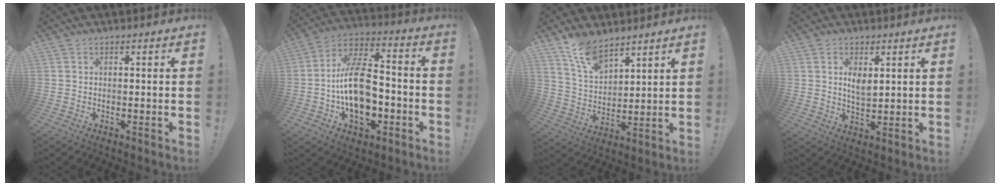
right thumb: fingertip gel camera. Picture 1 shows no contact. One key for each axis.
{"total": 19.1, "fx": -3.7, "fy": 11.5, "fz": 14.8, "tx": -0.266, "ty": 0.022, "tz": -0.063}
{"total": 10.2, "fx": 8.6, "fy": 3.9, "fz": 3.9, "tx": -0.086, "ty": -0.058, "tz": 0.168}
{"total": 4.6, "fx": 2.2, "fy": 2.3, "fz": 3.3, "tx": -0.051, "ty": -0.016, "tz": 0.035}